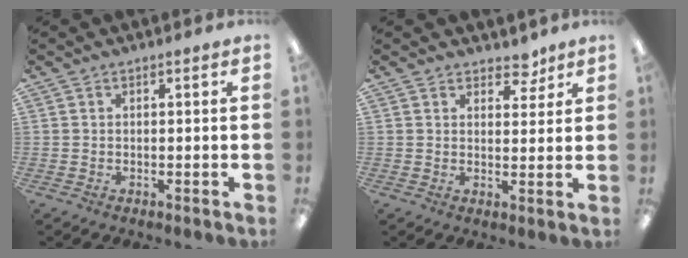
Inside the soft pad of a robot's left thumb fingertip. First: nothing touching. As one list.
[{"total": 4.7, "force": [3.8, 2.3, 1.4], "torque": [-0.003, -0.022, 0.064]}]